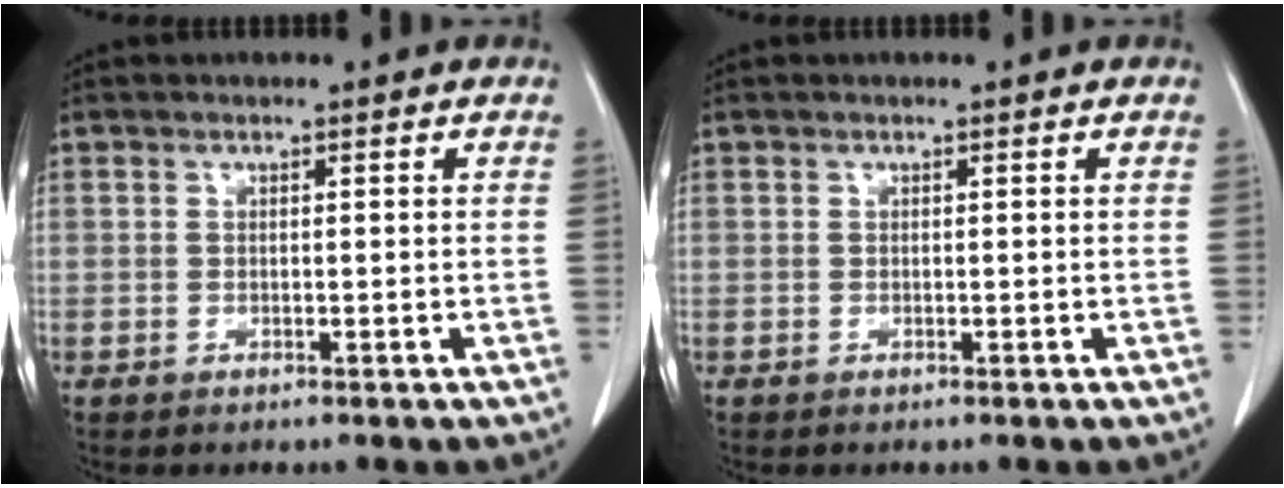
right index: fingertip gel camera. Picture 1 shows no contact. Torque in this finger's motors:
{"motor_torque": [0.00, 0.00, 0.00, 0.00]}